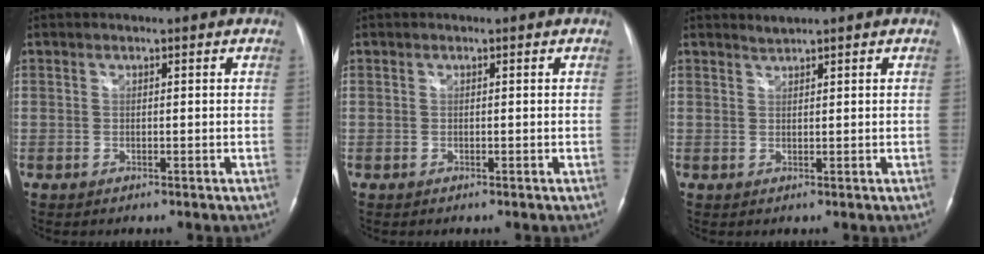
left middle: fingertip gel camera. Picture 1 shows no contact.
{"total": 0.0}
{"total": 0.9, "force": [0.9, -0.2, -0.1], "torque": [-0.002, 0.001, 0.020]}